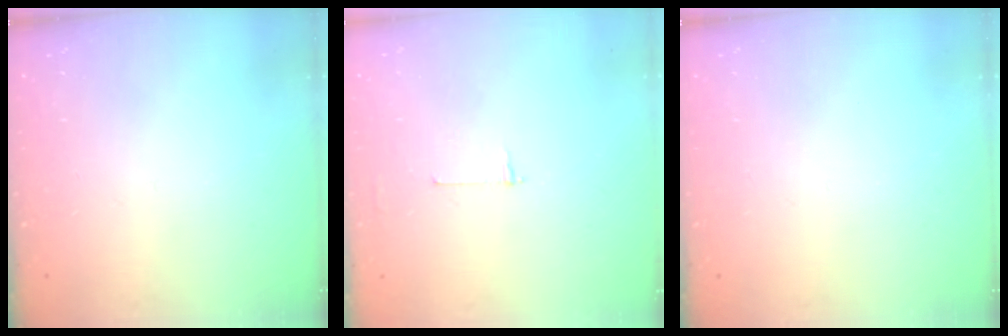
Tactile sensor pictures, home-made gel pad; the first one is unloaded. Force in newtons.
{"total": 2.7, "press": 2.7, "slide": 0.3}
{"total": 0.0}